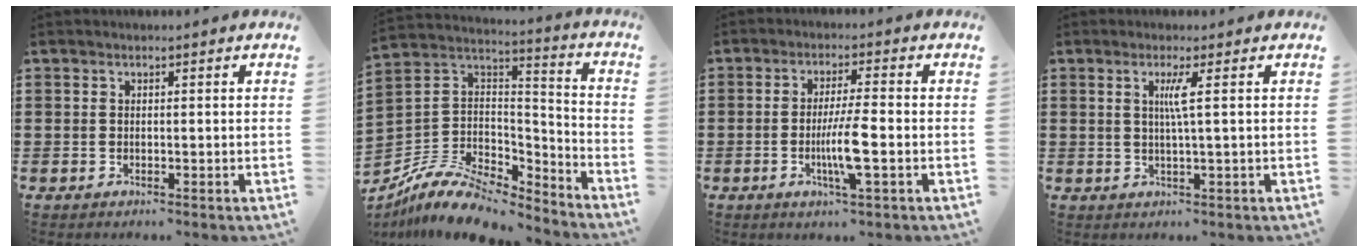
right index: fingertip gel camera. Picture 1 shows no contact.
{"total": 10.6, "force": [-8.4, 4.4, 4.7], "torque": [-0.105, 0.020, -0.163]}
{"total": 6.3, "force": [-1.7, 0.2, 6.1], "torque": [-0.116, -0.013, -0.034]}
{"total": 2.9, "force": [0.6, -0.6, 2.8], "torque": [-0.056, -0.005, 0.005]}